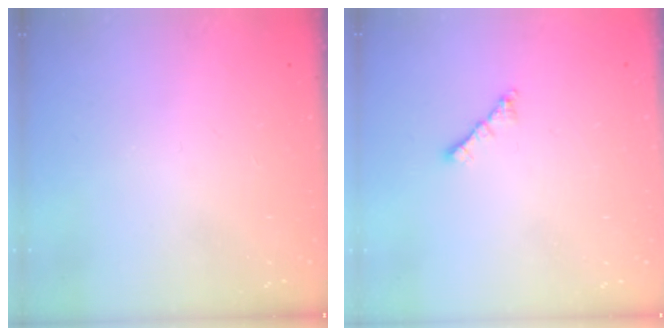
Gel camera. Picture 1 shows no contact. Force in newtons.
{"total": 1.8, "press": 1.8, "slide": 0.5}